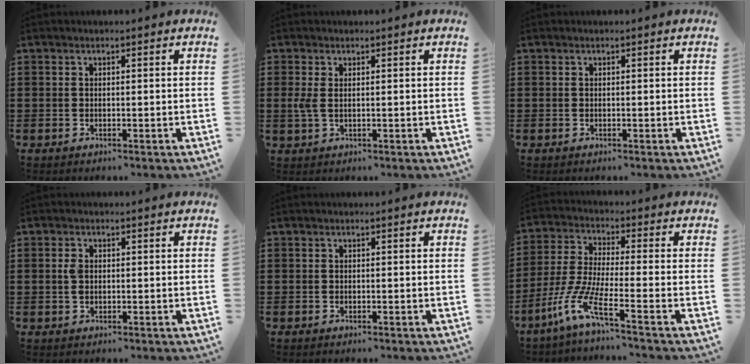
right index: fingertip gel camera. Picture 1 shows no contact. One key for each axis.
{"total": 2.1, "fx": 0.6, "fy": 0.9, "fz": 1.8, "tx": -0.054, "ty": -0.002, "tz": 0.005}
{"total": 0.0}
{"total": 1.9, "fx": 0.2, "fy": 1.2, "fz": 1.4, "tx": -0.039, "ty": 0.005, "tz": 0.000}
{"total": 0.0}
{"total": 7.8, "fx": -5.0, "fy": 0.8, "fz": 5.9, "tx": -0.159, "ty": -0.020, "tz": -0.106}